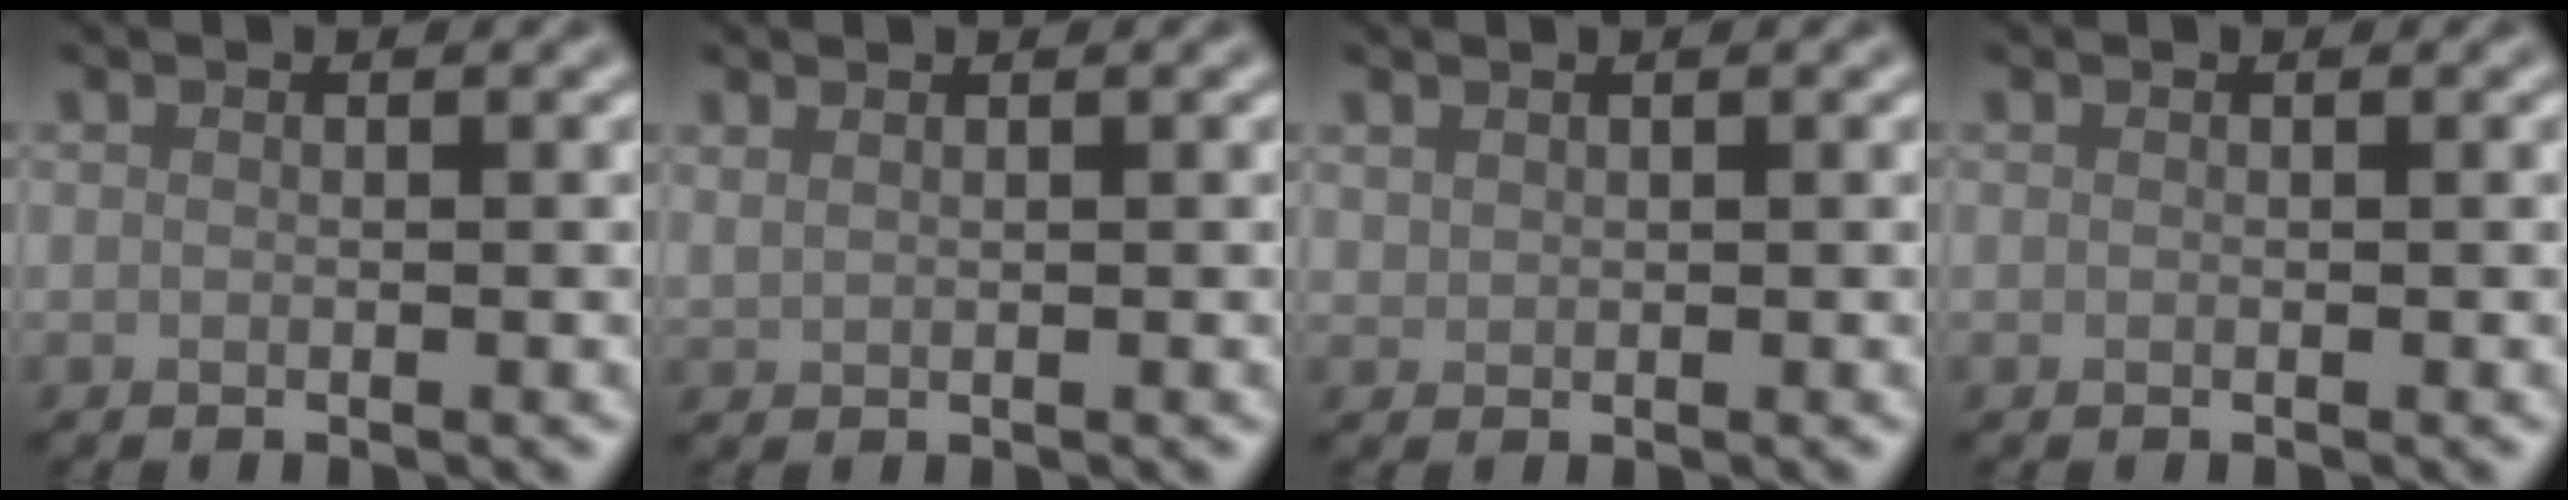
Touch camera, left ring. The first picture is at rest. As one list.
[{"total": 0.9, "force": [0.8, 0.2, 0.2], "torque": [-0.009, 0.001, 0.017]}, {"total": 0.8, "force": [0.6, 0.4, 0.1], "torque": [-0.003, -0.001, 0.018]}, {"total": 0.0}]